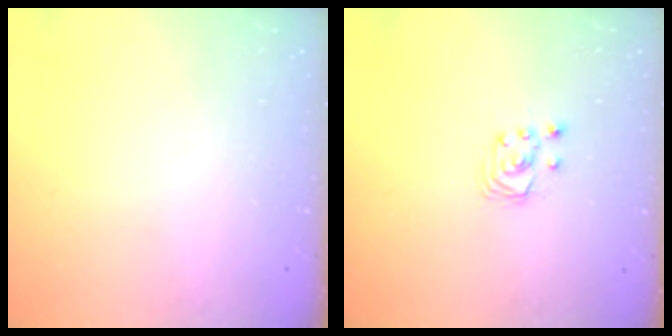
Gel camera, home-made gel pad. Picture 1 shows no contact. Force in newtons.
{"total": 3.0, "press": 3.0, "slide": 0.3}